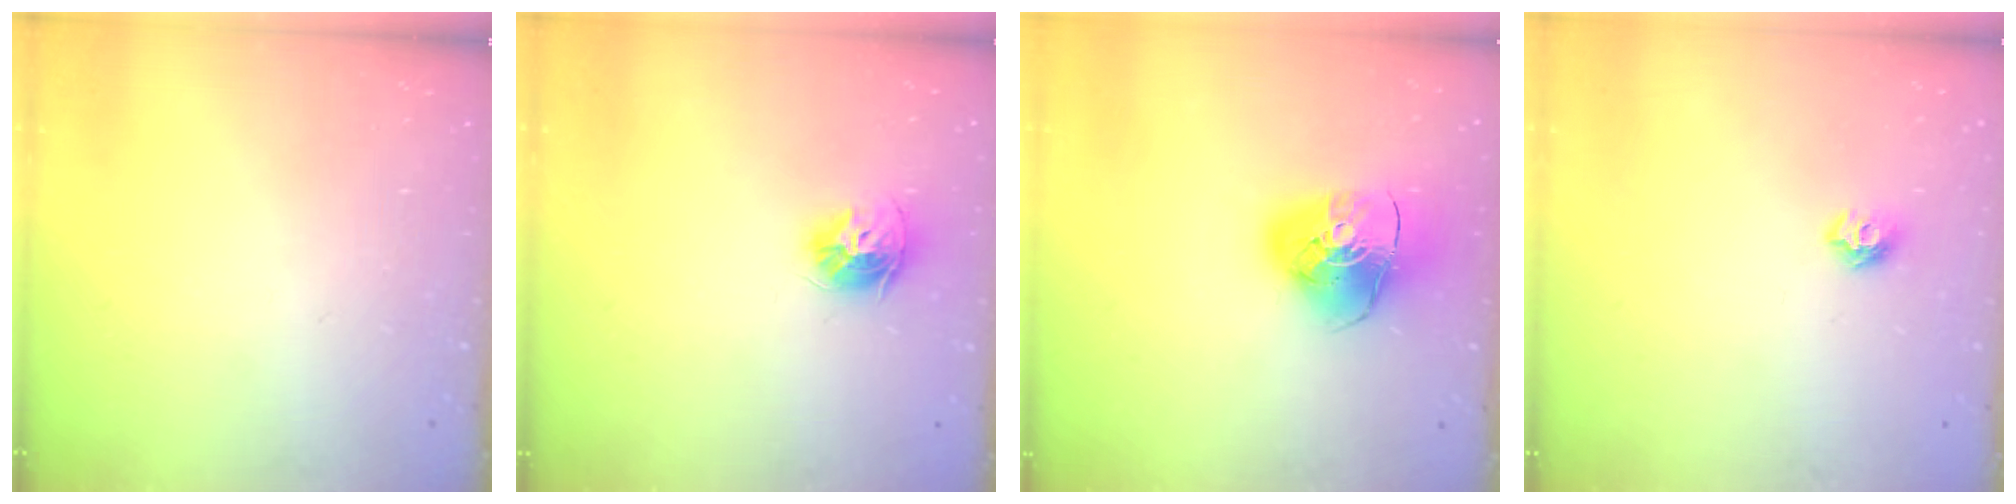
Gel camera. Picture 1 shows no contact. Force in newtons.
{"total": 9.6, "press": 9.6, "slide": 0.9}
{"total": 12.7, "press": 12.6, "slide": 1.7}
{"total": 7.2, "press": 7.1, "slide": 0.7}